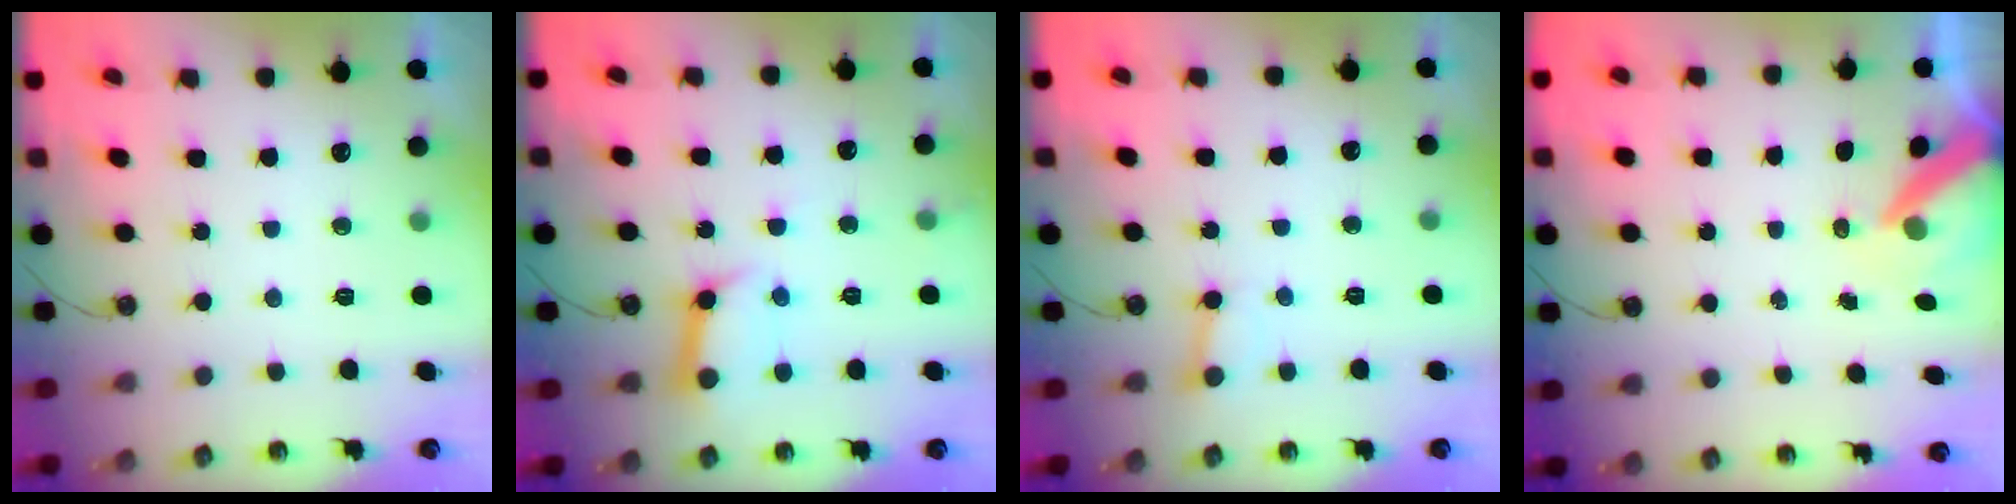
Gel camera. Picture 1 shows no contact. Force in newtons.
{"total": 11.1, "press": 11.0, "slide": 1.2}
{"total": 2.6, "press": 2.6, "slide": 0.2}
{"total": 8.5, "press": 8.4, "slide": 0.8}